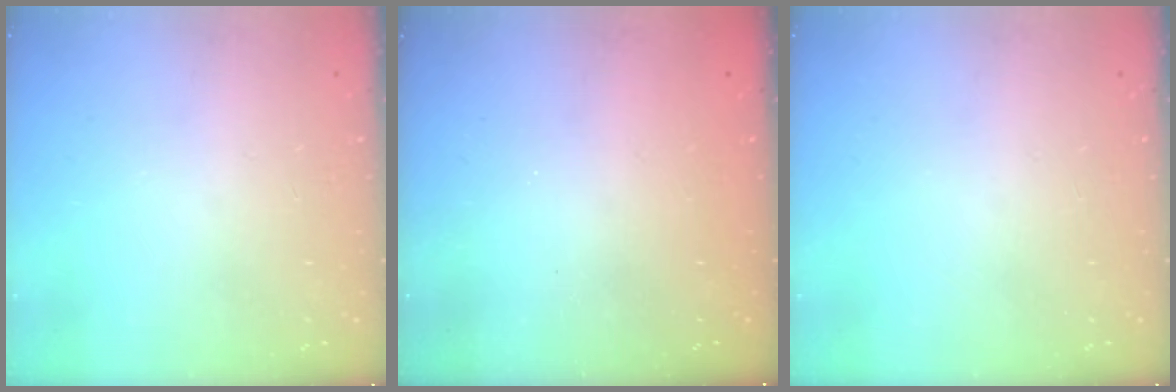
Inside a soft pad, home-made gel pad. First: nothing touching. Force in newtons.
{"total": 2.4, "press": 2.3, "slide": 0.7}
{"total": 0.0}